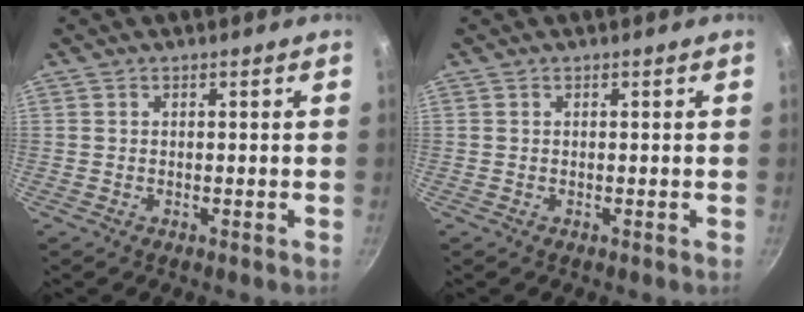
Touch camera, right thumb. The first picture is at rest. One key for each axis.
{"total": 0.0}